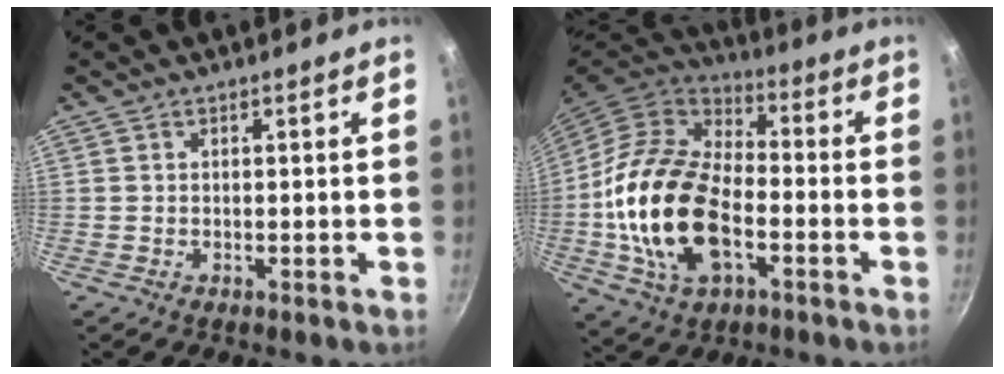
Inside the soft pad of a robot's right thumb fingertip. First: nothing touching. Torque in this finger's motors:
{"motor_torque": [-0.25, 1.59, 2.35, -0.43, 0.67]}